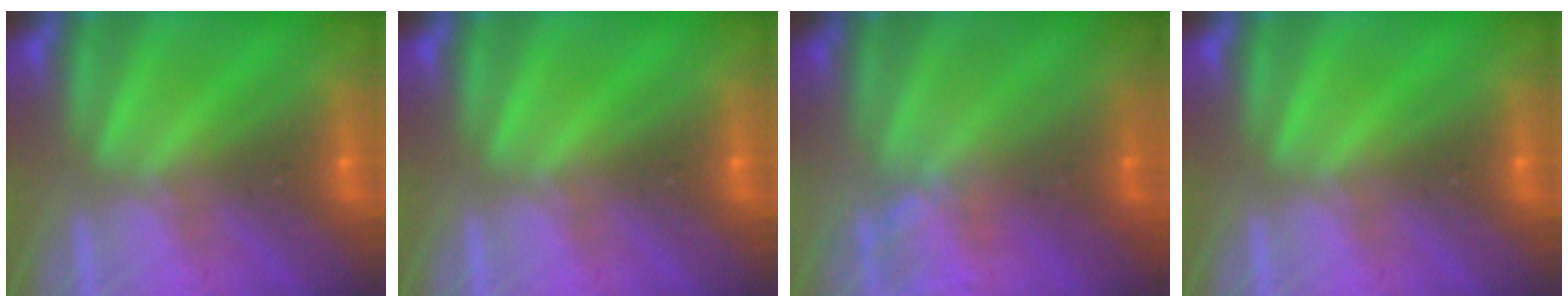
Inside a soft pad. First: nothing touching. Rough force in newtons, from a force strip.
{"total": 0.0}
{"total": 3.6}
{"total": 0.0}